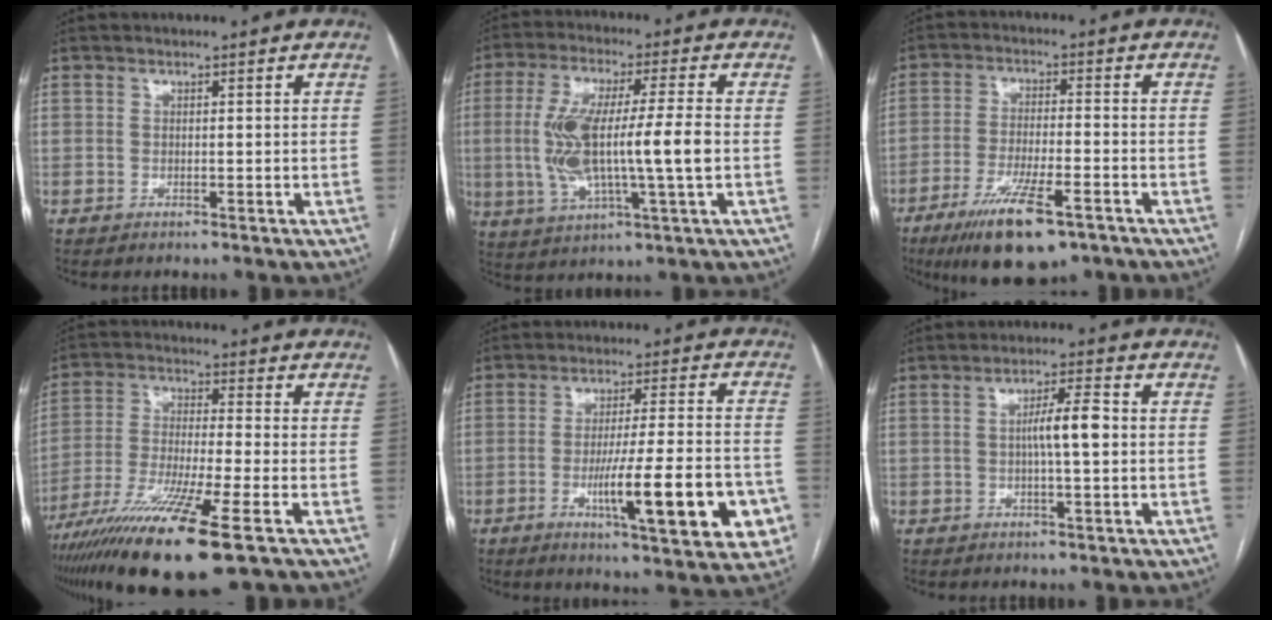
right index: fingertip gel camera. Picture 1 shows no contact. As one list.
[{"total": 14.1, "force": [-0.7, 1.8, 14.0], "torque": [-0.284, 0.006, -0.012]}, {"total": 12.2, "force": [-7.5, 2.7, 9.3], "torque": [-0.169, -0.024, -0.123]}, {"total": 15.9, "force": [-9.3, 0.1, 12.8], "torque": [-0.253, -0.044, -0.169]}, {"total": 16.7, "force": [-5.4, 2.0, 15.7], "torque": [-0.199, 0.000, -0.070]}, {"total": 5.1, "force": [0.0, 0.4, 5.1], "torque": [-0.088, 0.009, -0.001]}]